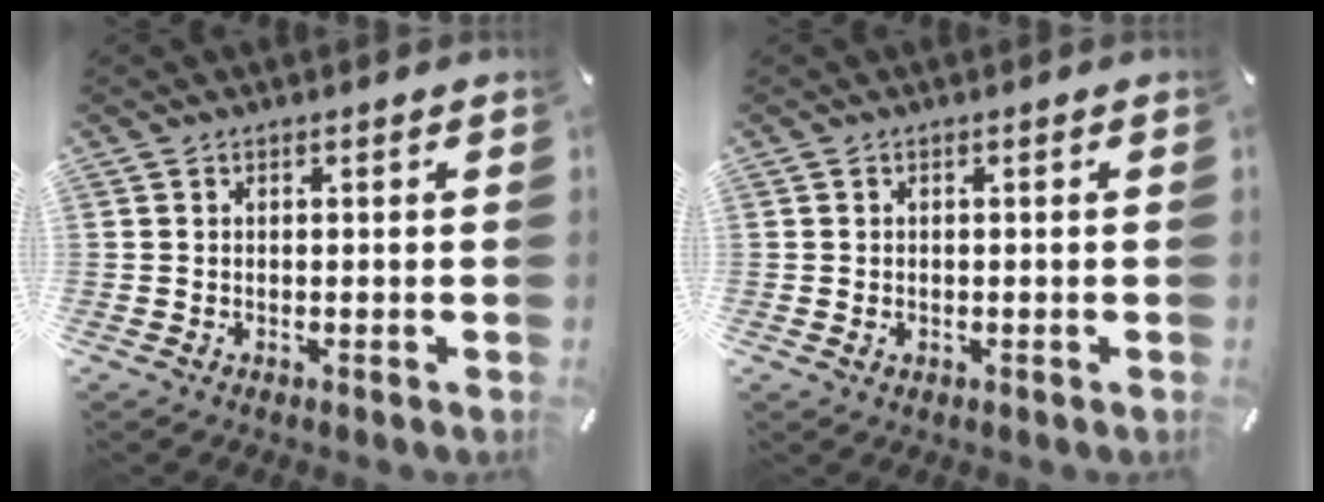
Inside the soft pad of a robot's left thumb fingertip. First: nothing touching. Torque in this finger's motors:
{"motor_torque": [-0.09, -0.03, -0.25, -0.12, -0.01]}